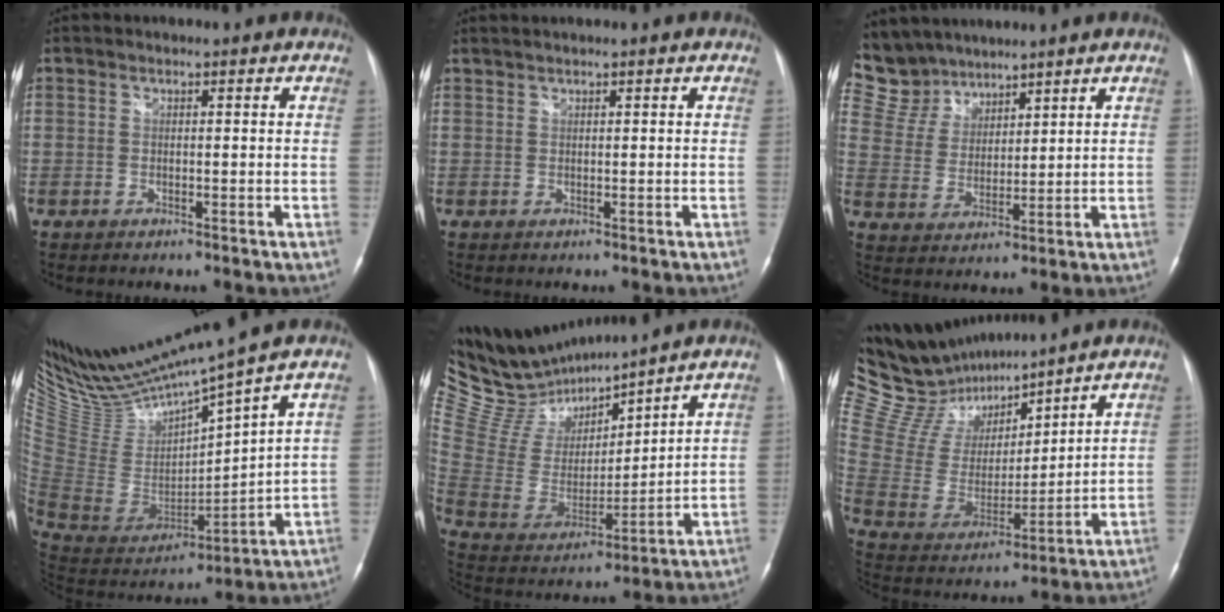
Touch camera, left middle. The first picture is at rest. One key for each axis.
{"total": 0.9, "fx": 0.8, "fy": -0.1, "fz": 0.3, "tx": -0.007, "ty": 0.009, "tz": 0.021}
{"total": 8.6, "fx": 7.8, "fy": 3.6, "fz": 0.0, "tx": -0.008, "ty": 0.012, "tz": 0.170}
{"total": 17.2, "fx": 15.4, "fy": -0.6, "fz": 7.6, "tx": -0.156, "ty": -0.030, "tz": 0.313}
{"total": 16.9, "fx": 15.9, "fy": 2.6, "fz": 5.2, "tx": -0.115, "ty": -0.004, "tz": 0.309}
{"total": 16.3, "fx": 15.0, "fy": 3.9, "fz": 4.9, "tx": -0.104, "ty": 0.006, "tz": 0.293}